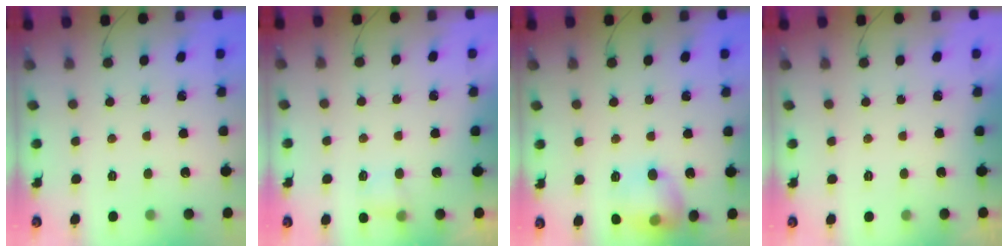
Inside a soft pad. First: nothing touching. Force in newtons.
{"total": 3.8, "press": 3.6, "slide": 1.1}
{"total": 13.3, "press": 13.2, "slide": 1.4}
{"total": 0.0}